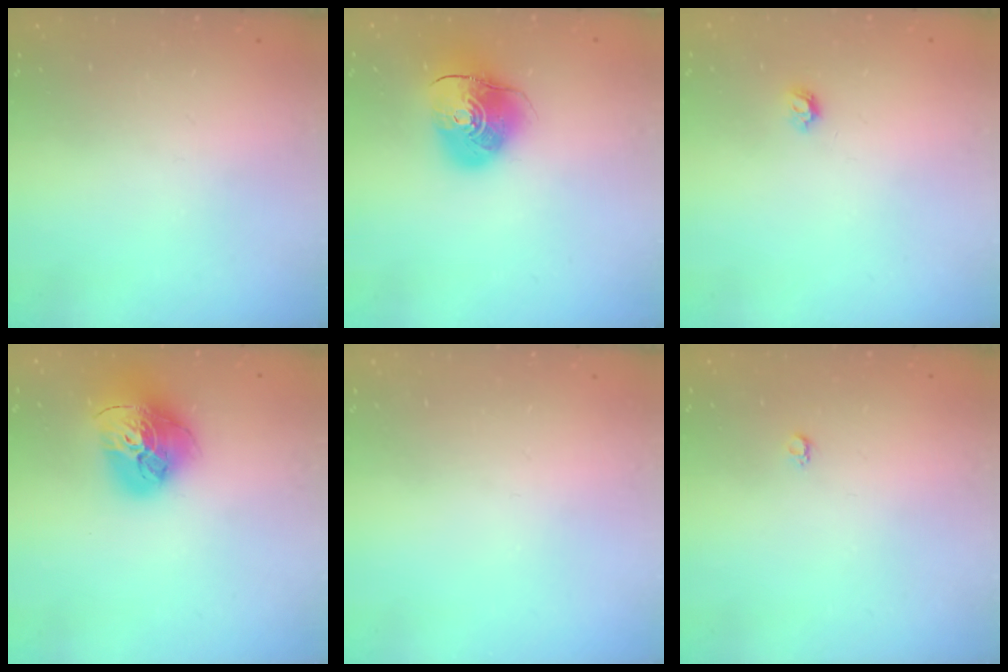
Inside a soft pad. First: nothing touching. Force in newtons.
{"total": 10.8, "press": 10.6, "slide": 1.7}
{"total": 3.8, "press": 3.7, "slide": 0.6}
{"total": 18.4, "press": 18.3, "slide": 1.9}
{"total": 0.0}
{"total": 2.6, "press": 2.6, "slide": 0.4}